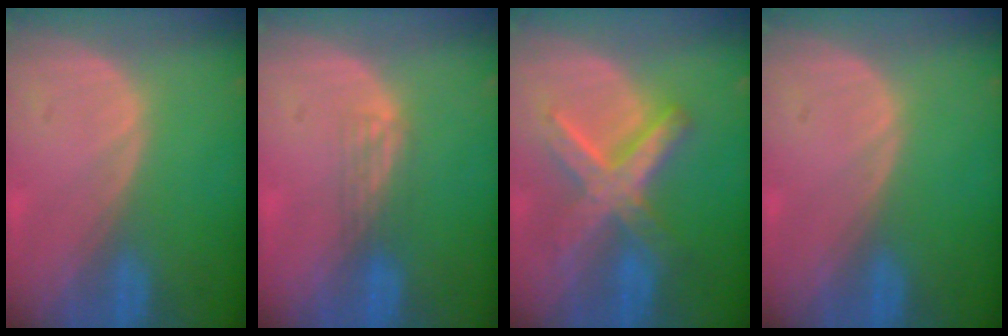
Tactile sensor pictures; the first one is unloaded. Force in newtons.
{"total": 2.2, "press": 1.8, "slide": 1.2}
{"total": 8.4, "press": 8.4, "slide": 0.8}
{"total": 0.0}